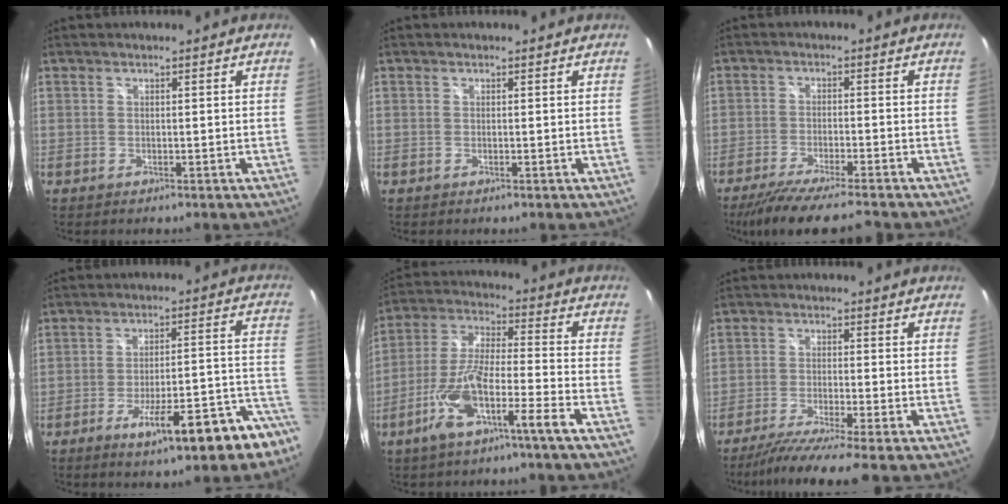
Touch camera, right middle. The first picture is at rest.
{"total": 0.0}
{"total": 10.9, "force": [-9.5, 0.2, 5.3], "torque": [-0.117, -0.023, -0.158]}
{"total": 15.3, "force": [-10.9, 2.7, 10.4], "torque": [-0.145, -0.001, -0.149]}
{"total": 11.8, "force": [-6.9, 0.8, 9.6], "torque": [-0.200, -0.002, -0.128]}
{"total": 7.7, "force": [-6.4, -1.5, 4.0], "torque": [-0.090, -0.026, -0.110]}